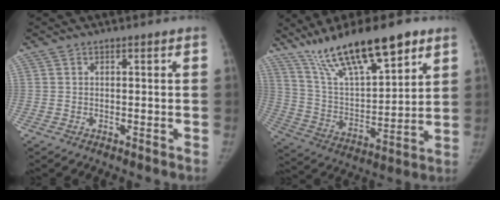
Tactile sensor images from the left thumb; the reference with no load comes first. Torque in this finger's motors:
{"motor_torque": [0.44, 0.18, 1.27, -1.51, 0.07]}